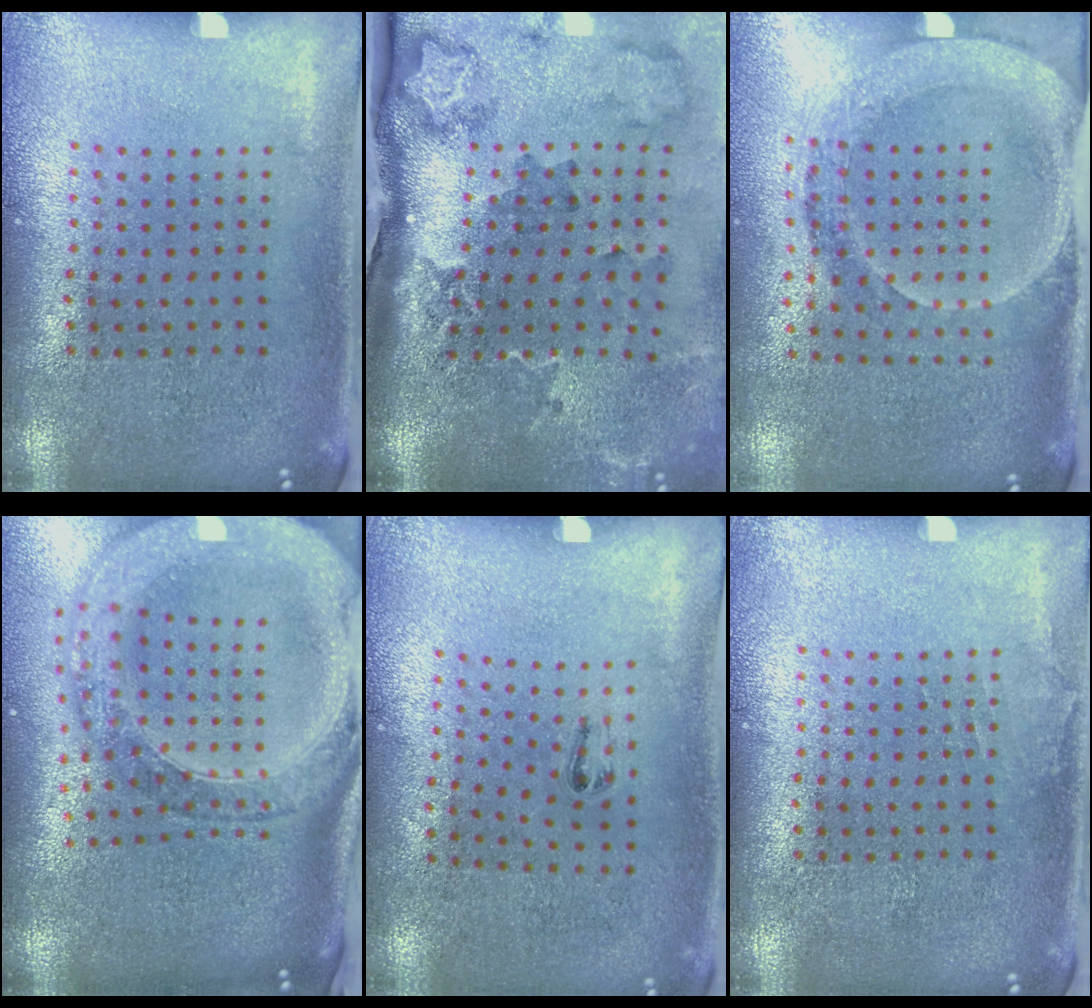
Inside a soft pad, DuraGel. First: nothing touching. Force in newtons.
{"total": 3.0, "press": 2.2, "slide": 2.0}
{"total": 1.7, "press": 1.6, "slide": 0.7}
{"total": 3.5, "press": 2.8, "slide": 2.1}
{"total": 0.6, "press": 0.3, "slide": 0.5}
{"total": 0.6, "press": 0.6, "slide": 0.1}